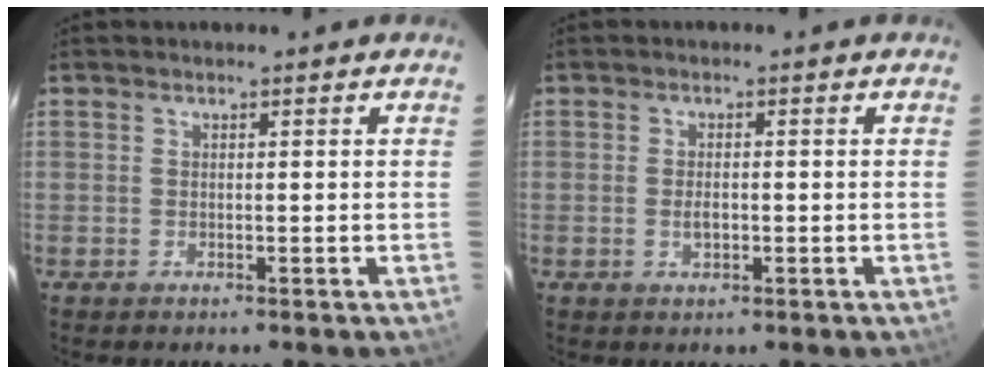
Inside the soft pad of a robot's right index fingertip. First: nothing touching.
{"total": 2.0, "force": [-0.5, 1.0, 1.7], "torque": [-0.032, 0.001, -0.008]}